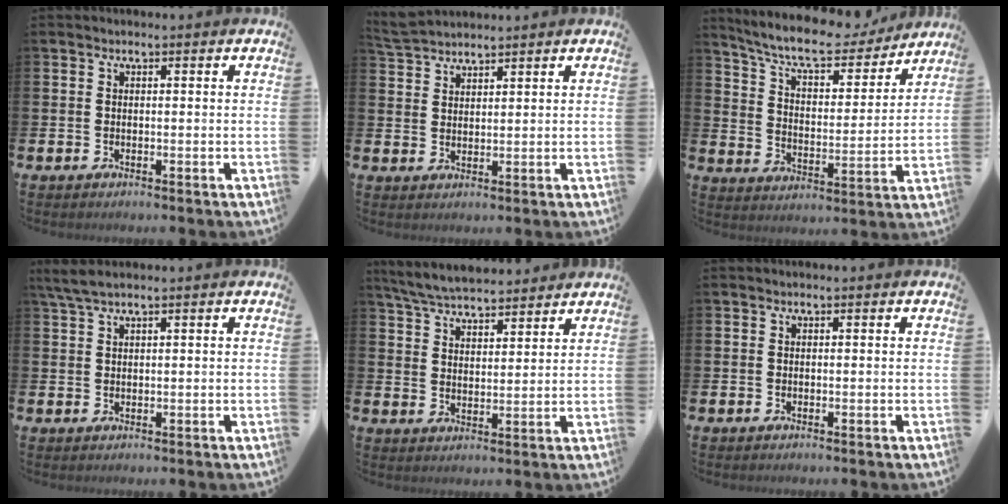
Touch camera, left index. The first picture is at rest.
{"total": 3.9, "force": [3.8, 0.4, 0.5], "torque": [-0.019, -0.012, 0.071]}
{"total": 9.5, "force": [8.5, 1.9, 3.8], "torque": [-0.097, -0.053, 0.144]}
{"total": 2.6, "force": [1.9, 0.3, 1.7], "torque": [-0.041, 0.005, 0.036]}
{"total": 6.2, "force": [6.0, 0.9, 1.3], "torque": [-0.049, -0.026, 0.109]}
{"total": 0.0}